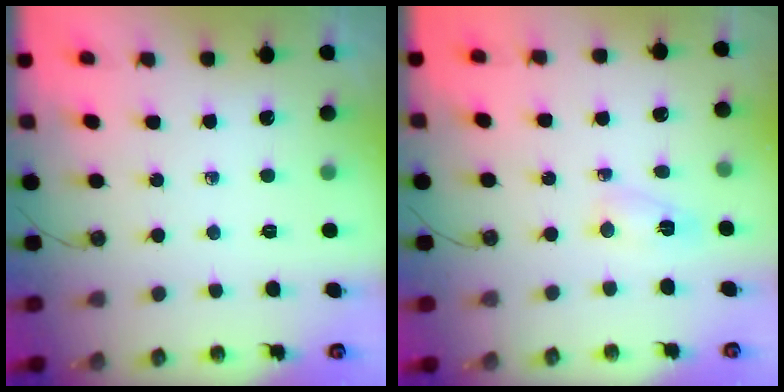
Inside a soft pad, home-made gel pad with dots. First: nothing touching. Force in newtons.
{"total": 3.2, "press": 3.2, "slide": 0.4}